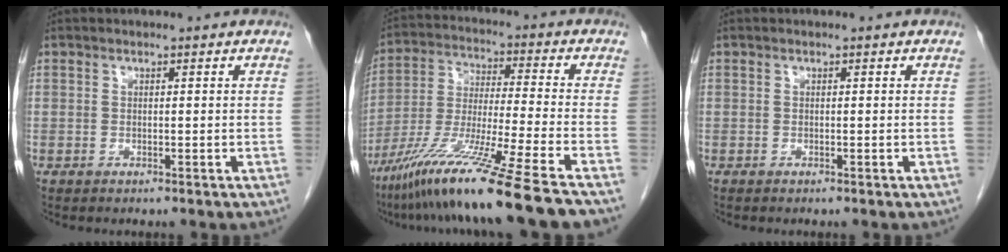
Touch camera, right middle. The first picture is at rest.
{"total": 16.9, "force": [-12.5, -2.6, 11.2], "torque": [-0.221, -0.051, -0.221]}
{"total": 0.0}